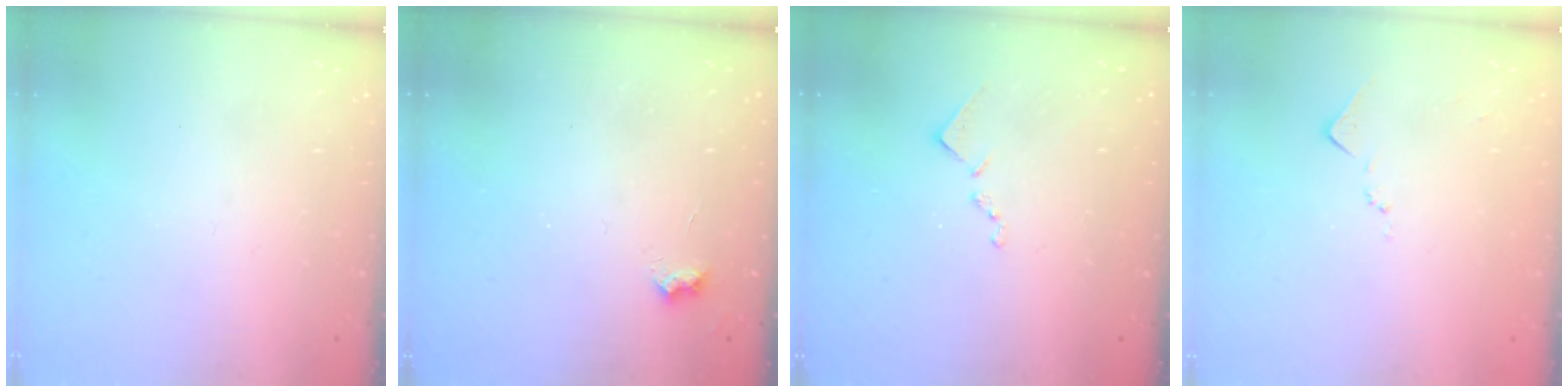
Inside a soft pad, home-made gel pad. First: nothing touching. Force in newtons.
{"total": 3.5, "press": 3.4, "slide": 0.6}
{"total": 8.4, "press": 8.3, "slide": 0.6}
{"total": 6.6, "press": 6.6, "slide": 0.7}